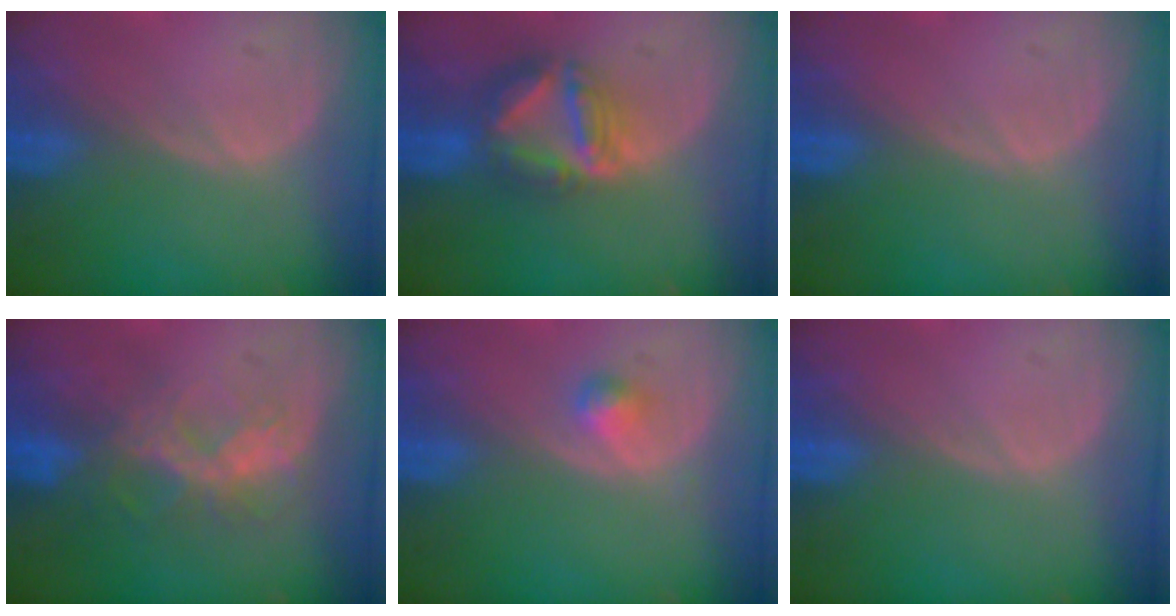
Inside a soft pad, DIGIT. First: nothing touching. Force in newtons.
{"total": 7.7, "press": 6.7, "slide": 3.7}
{"total": 0.0}
{"total": 6.4, "press": 6.1, "slide": 2.0}
{"total": 1.7, "press": 1.7, "slide": 0.2}
{"total": 0.0}